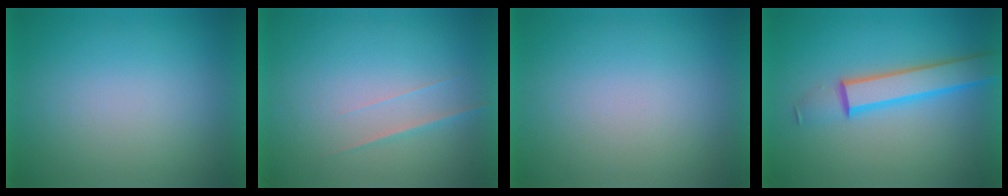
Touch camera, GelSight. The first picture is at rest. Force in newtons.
{"total": 1.5}
{"total": 1.3}
{"total": 4.6}